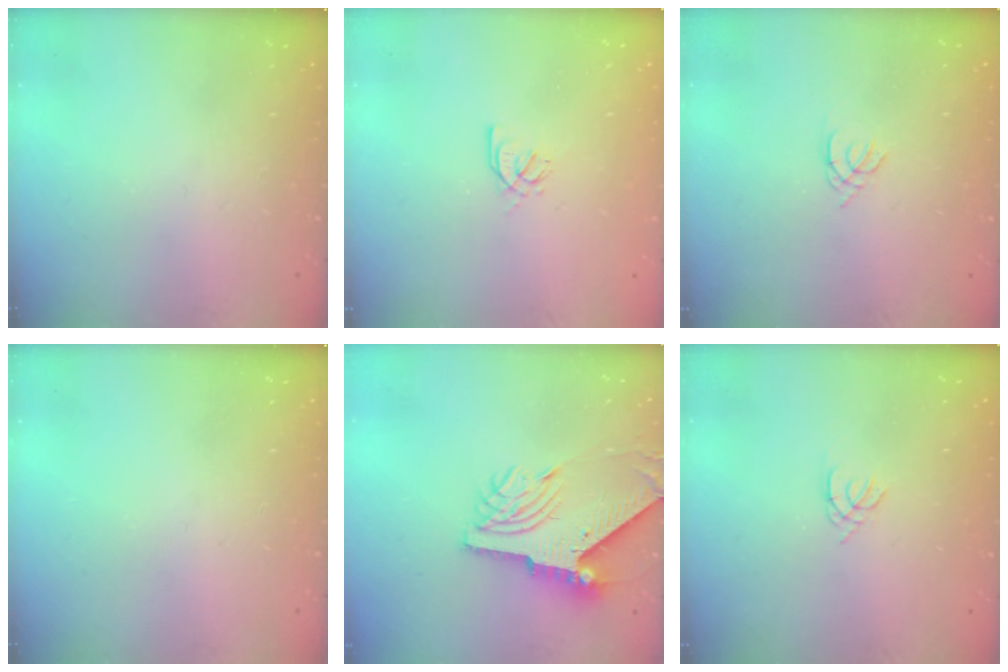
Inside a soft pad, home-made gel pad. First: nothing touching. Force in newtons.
{"total": 1.7, "press": 1.6, "slide": 0.5}
{"total": 1.2, "press": 1.2, "slide": 0.3}
{"total": 0.0}
{"total": 10.4, "press": 10.3, "slide": 1.4}
{"total": 1.2, "press": 1.2, "slide": 0.3}